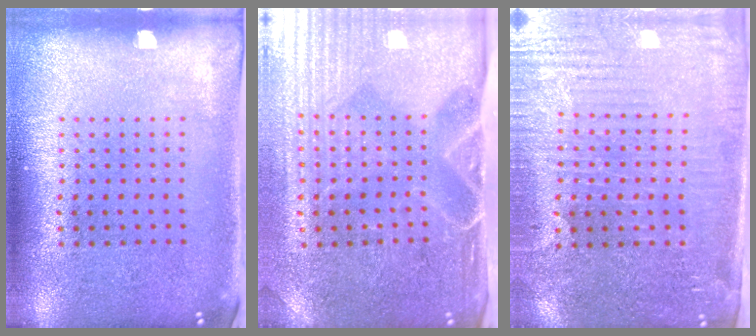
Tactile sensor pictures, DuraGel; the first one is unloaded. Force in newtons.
{"total": 4.7, "press": 4.1, "slide": 2.3}
{"total": 3.7, "press": 3.5, "slide": 1.4}